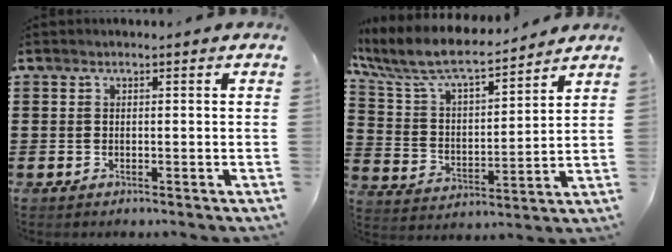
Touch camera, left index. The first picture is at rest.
{"total": 8.5, "force": [7.3, 1.6, 3.9], "torque": [-0.109, -0.044, 0.123]}